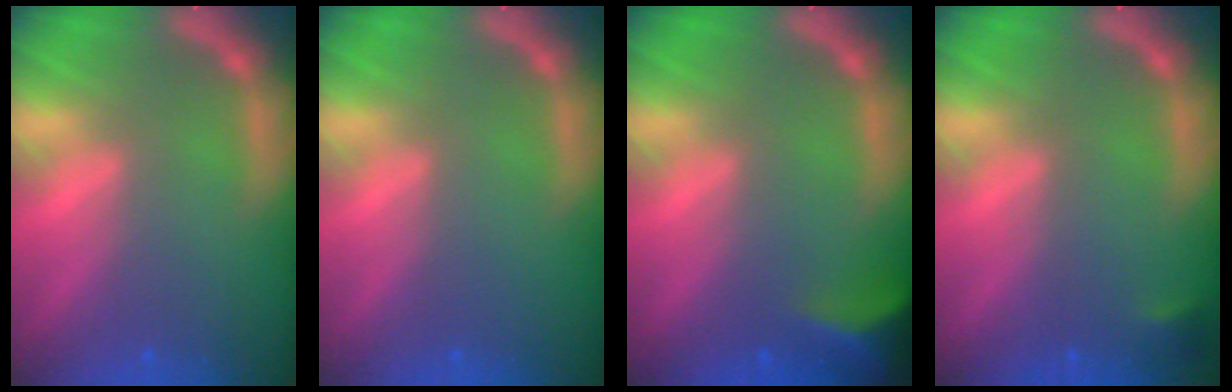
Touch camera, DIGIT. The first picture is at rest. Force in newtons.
{"total": 0.0}
{"total": 5.4}
{"total": 0.9}